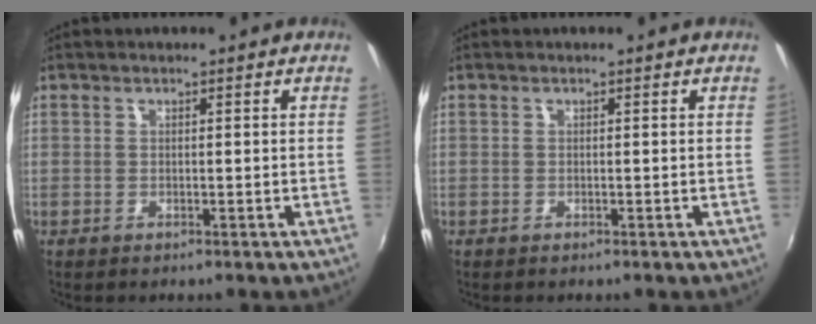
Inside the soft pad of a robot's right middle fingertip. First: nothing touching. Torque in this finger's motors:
{"motor_torque": [0.52, -0.57, -0.06, -0.14]}